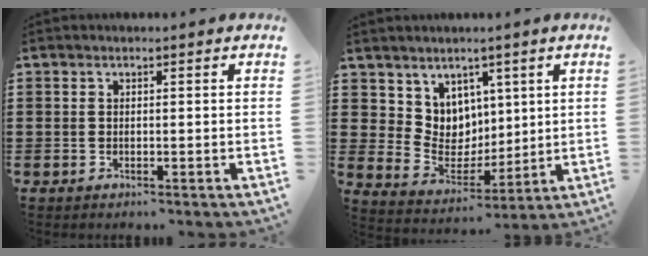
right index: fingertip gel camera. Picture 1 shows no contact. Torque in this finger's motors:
{"motor_torque": [0.73, 0.89, 0.09, 0.04]}